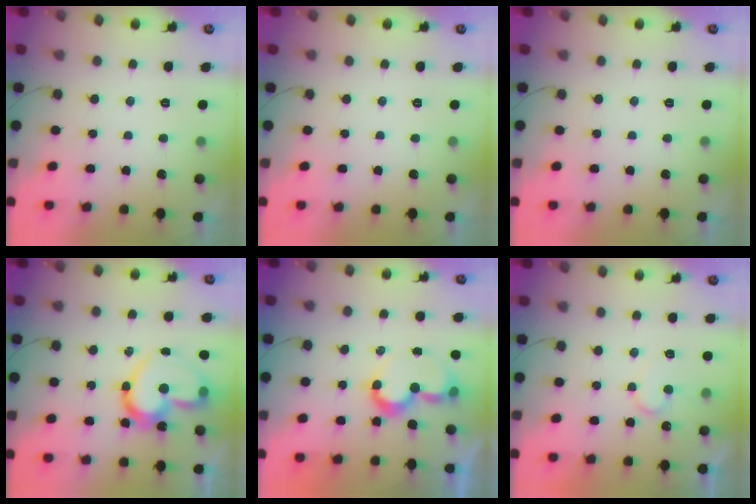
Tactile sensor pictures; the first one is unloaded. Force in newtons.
{"total": 0.0}
{"total": 0.0}
{"total": 19.3, "press": 19.2, "slide": 1.6}
{"total": 8.8, "press": 8.7, "slide": 0.7}
{"total": 8.4, "press": 8.4, "slide": 0.7}